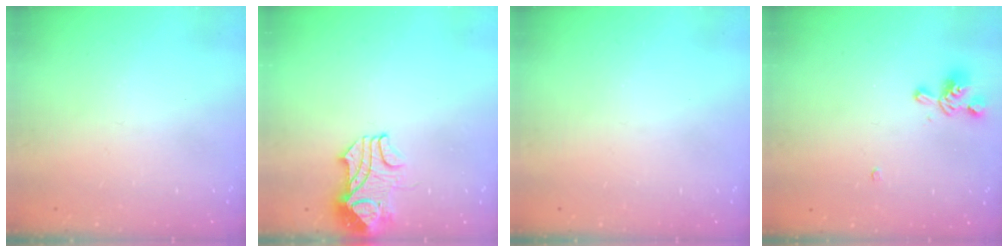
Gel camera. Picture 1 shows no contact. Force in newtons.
{"total": 2.4, "press": 2.2, "slide": 1.0}
{"total": 0.0}
{"total": 1.1, "press": 0.1, "slide": 1.1}